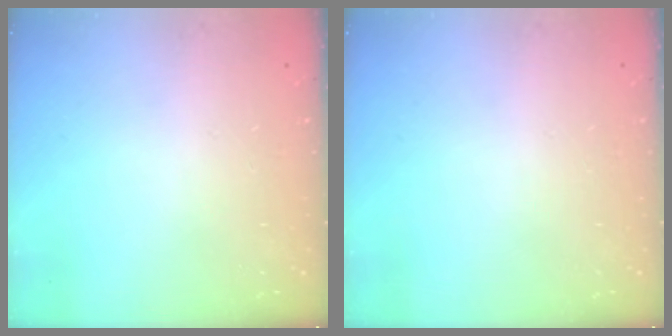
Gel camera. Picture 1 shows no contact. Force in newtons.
{"total": 0.0}